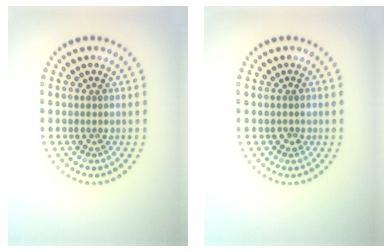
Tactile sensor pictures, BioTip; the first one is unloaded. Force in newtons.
{"total": 0.9, "press": 0.8, "slide": 0.3}